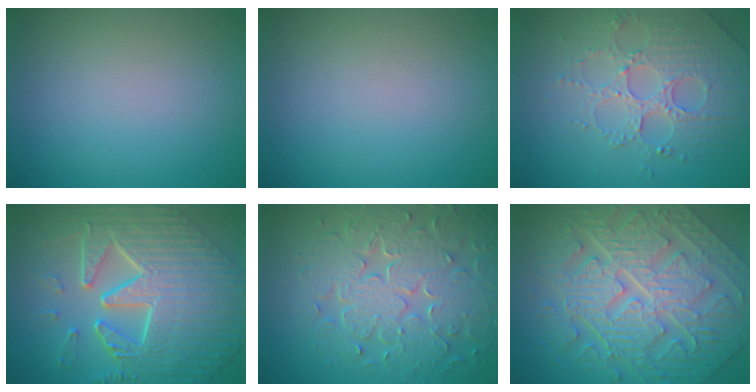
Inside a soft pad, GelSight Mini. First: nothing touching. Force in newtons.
{"total": 0.0}
{"total": 4.2, "press": 4.0, "slide": 1.3}
{"total": 10.8, "press": 7.4, "slide": 7.9}
{"total": 8.7, "press": 6.3, "slide": 6.0}
{"total": 11.5, "press": 7.8, "slide": 8.5}